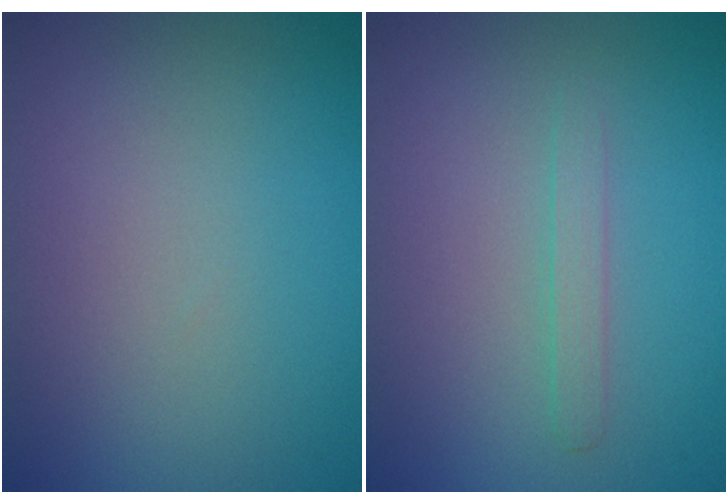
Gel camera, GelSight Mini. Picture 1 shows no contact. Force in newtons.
{"total": 1.3, "press": 1.3, "slide": 0.1}